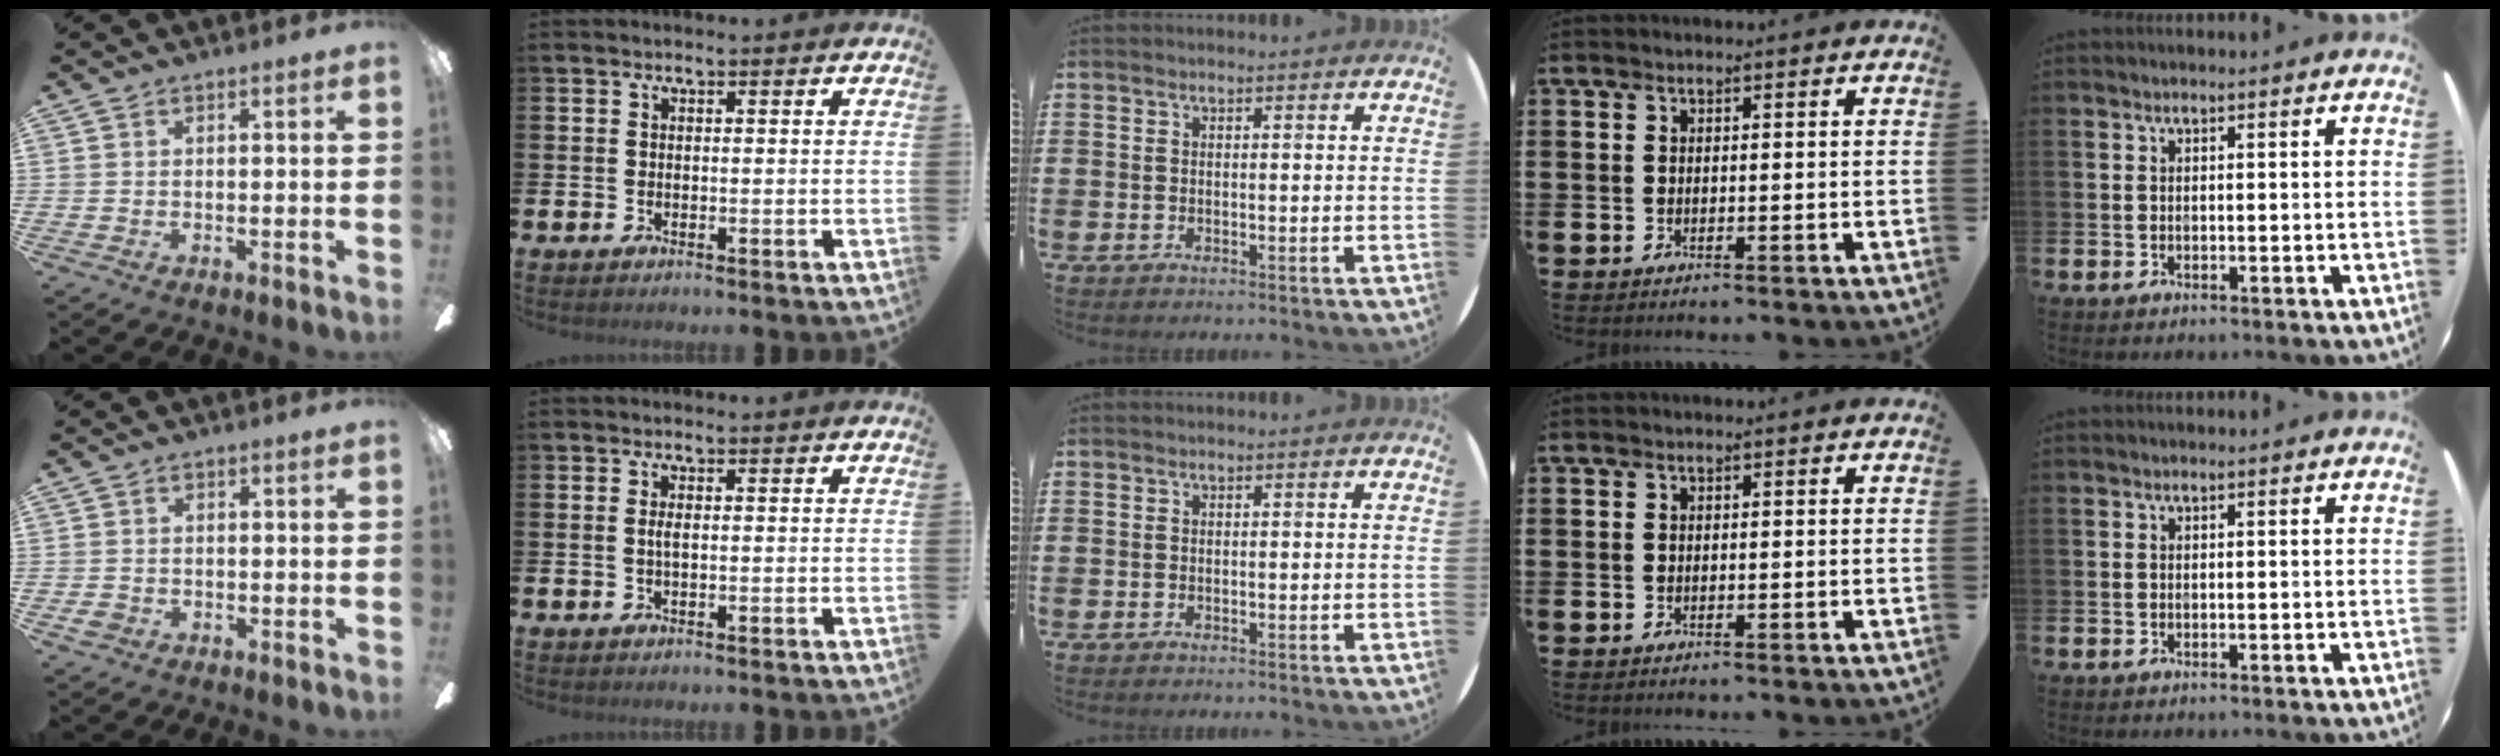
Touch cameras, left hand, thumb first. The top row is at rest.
{"thumb": {"total": 2.2, "force": [-1.0, 1.7, 0.8], "torque": [-0.020, 0.004, -0.023]}, "index": {"total": 1.2, "force": [0.1, 0.4, 1.1], "torque": [-0.017, 0.001, -0.001]}}